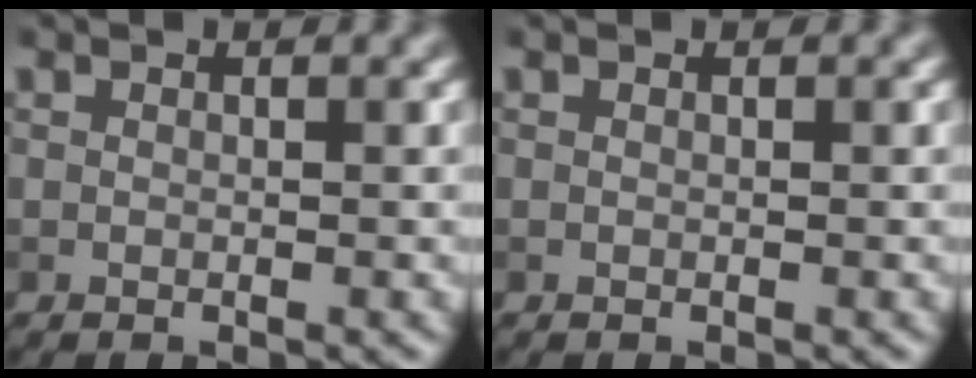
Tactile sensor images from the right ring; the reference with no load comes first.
{"total": 0.0}